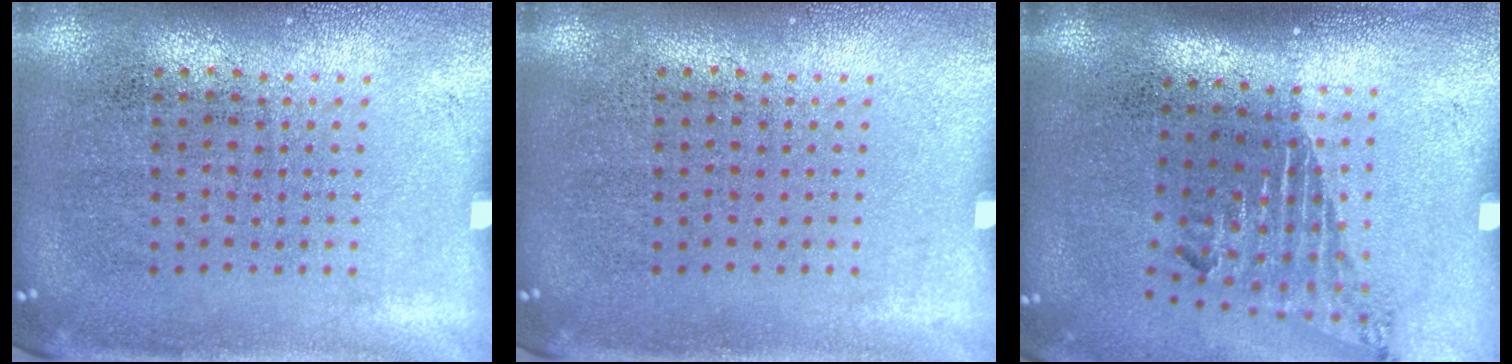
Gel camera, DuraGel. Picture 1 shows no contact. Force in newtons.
{"total": 0.0}
{"total": 1.7, "press": 1.1, "slide": 1.3}